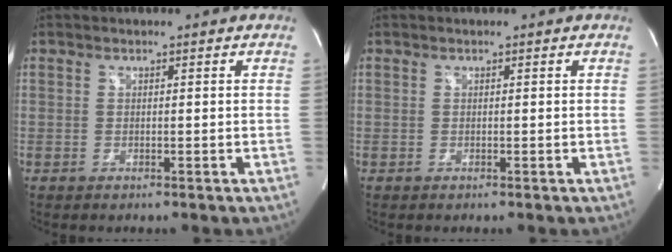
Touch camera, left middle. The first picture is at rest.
{"total": 0.0}